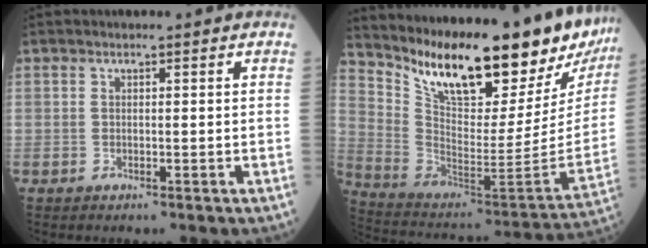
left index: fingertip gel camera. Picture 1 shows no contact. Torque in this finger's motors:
{"motor_torque": [0.41, -0.51, 0.52, 0.12]}